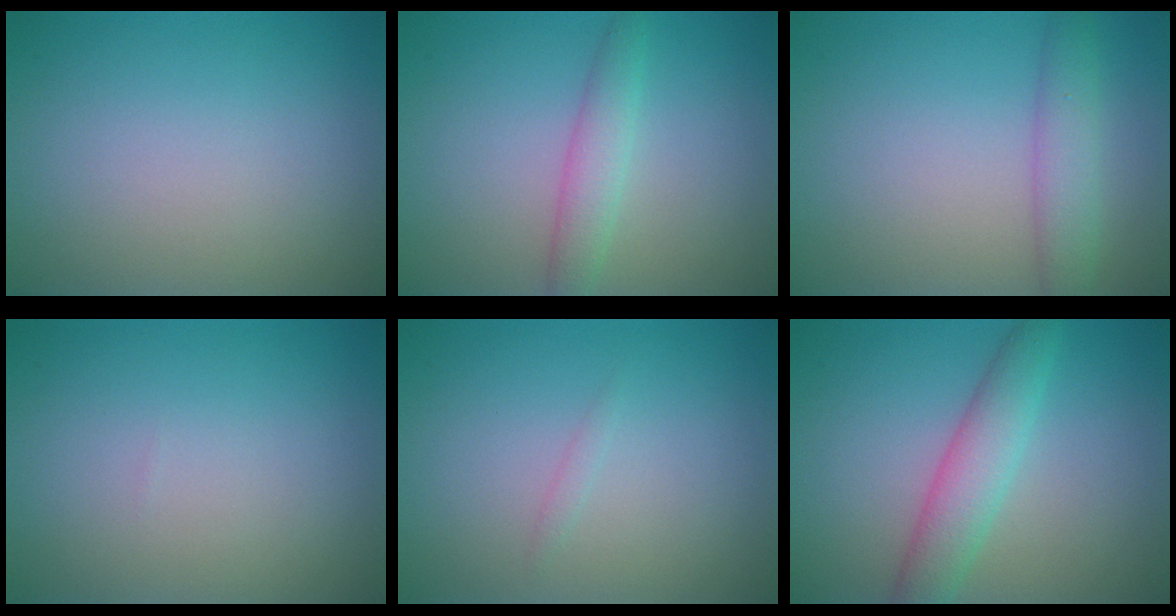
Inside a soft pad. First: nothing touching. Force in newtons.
{"total": 2.5, "press": 2.5, "slide": 0.1}
{"total": 3.0, "press": 3.0, "slide": 0.2}
{"total": 0.0}
{"total": 0.5, "press": 0.5, "slide": 0.0}
{"total": 3.9, "press": 3.9, "slide": 0.0}